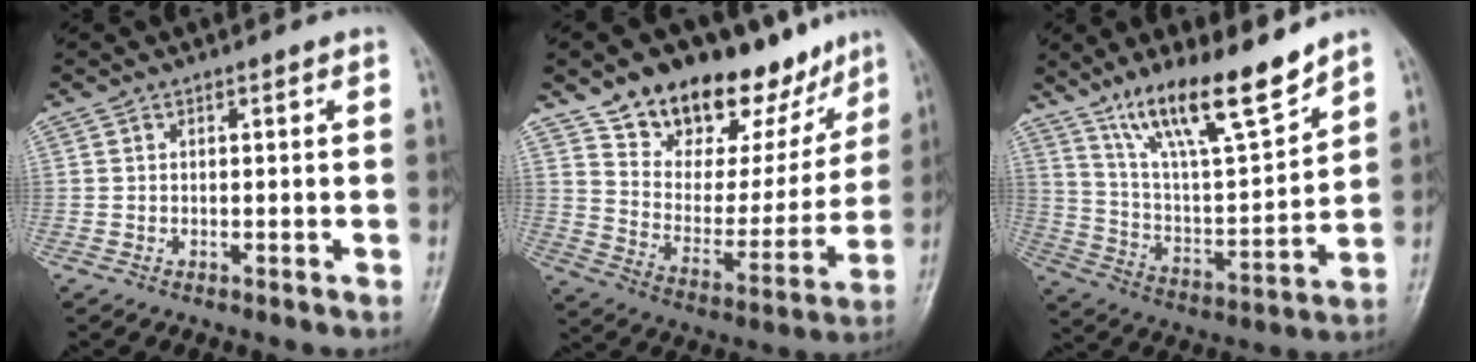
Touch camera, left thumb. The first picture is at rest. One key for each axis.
{"total": 21.9, "fx": 16.0, "fy": 10.8, "fz": 10.2, "tx": -0.094, "ty": -0.077, "tz": 0.257}
{"total": 16.7, "fx": 12.3, "fy": 3.4, "fz": 10.8, "tx": -0.166, "ty": -0.069, "tz": 0.230}